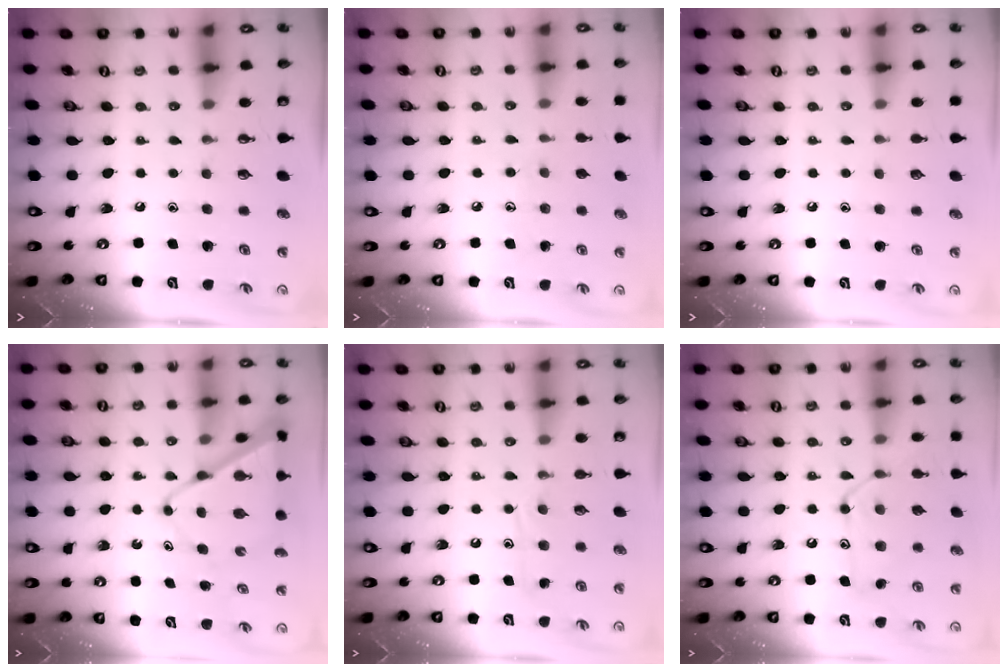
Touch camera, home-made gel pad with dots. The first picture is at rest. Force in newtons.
{"total": 5.4, "press": 5.4, "slide": 0.5}
{"total": 2.6, "press": 2.5, "slide": 0.3}
{"total": 9.7, "press": 9.7, "slide": 0.9}
{"total": 9.1, "press": 9.1, "slide": 0.7}
{"total": 12.2, "press": 12.2, "slide": 0.8}